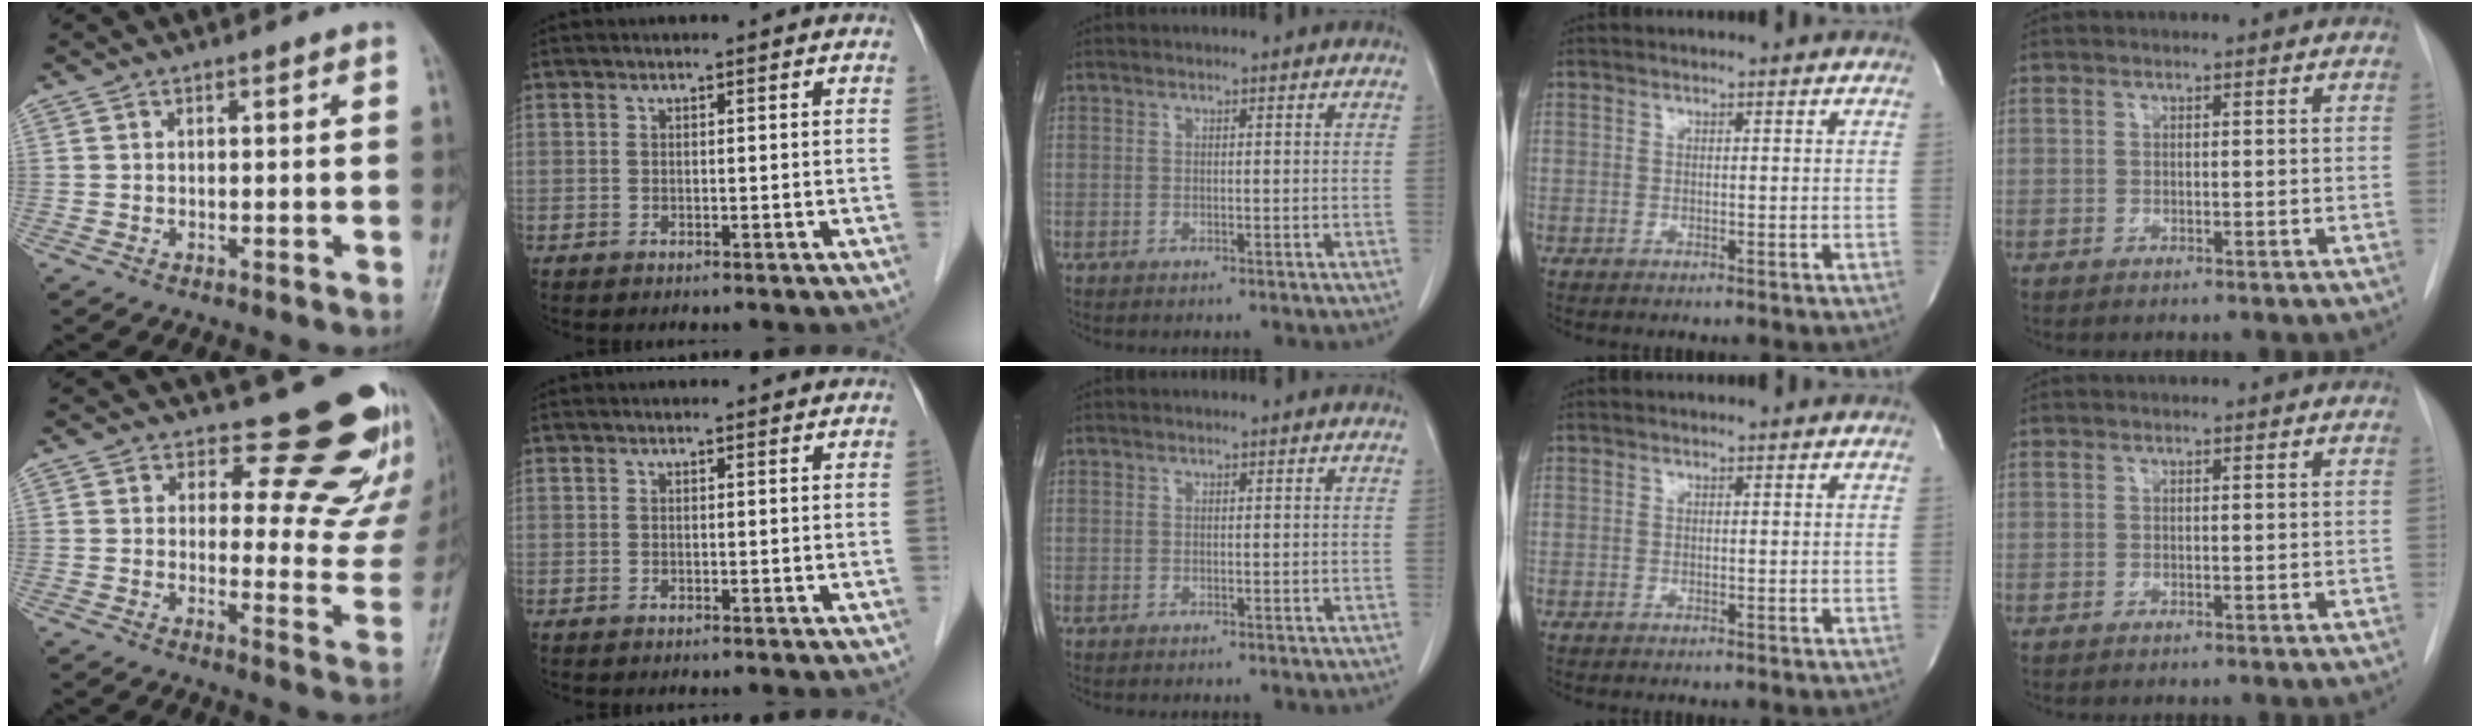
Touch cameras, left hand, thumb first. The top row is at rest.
{"thumb": {"total": 16.9, "force": [14.5, 6.9, 5.2], "torque": [0.002, -0.126, 0.152]}, "index": {"total": 1.3, "force": [1.3, 0.2, 0.1], "torque": [-0.011, 0.003, 0.018]}}